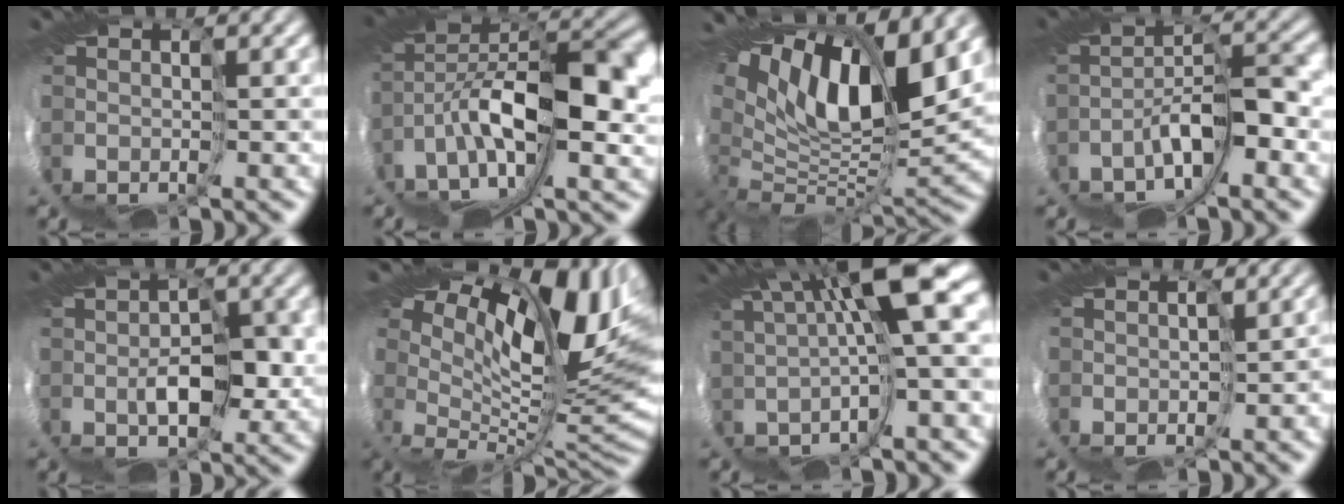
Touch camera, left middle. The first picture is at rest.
{"total": 9.2, "force": [0.0, 3.7, 8.4], "torque": [-0.170, 0.018, -0.005]}
{"total": 10.3, "force": [7.4, 2.9, 6.5], "torque": [-0.131, 0.009, 0.130]}
{"total": 3.3, "force": [-2.4, -0.4, 2.3], "torque": [-0.058, 0.007, -0.057]}
{"total": 1.7, "force": [0.6, 0.0, 1.6], "torque": [-0.039, 0.003, 0.004]}
{"total": 11.9, "force": [5.3, 5.8, 8.9], "torque": [-0.186, -0.014, 0.114]}
{"total": 8.9, "force": [3.3, -0.4, 8.2], "torque": [-0.127, 0.019, 0.048]}
{"total": 3.3, "force": [-1.7, 1.6, 2.4], "torque": [-0.036, 0.000, -0.009]}